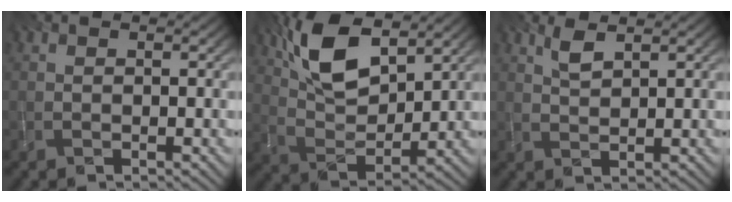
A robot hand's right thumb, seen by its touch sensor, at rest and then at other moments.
{"total": 10.9, "force": [6.3, 4.5, 7.7], "torque": [-0.168, 0.006, 0.124]}
{"total": 2.3, "force": [1.5, 0.6, 1.6], "torque": [-0.039, 0.001, 0.032]}